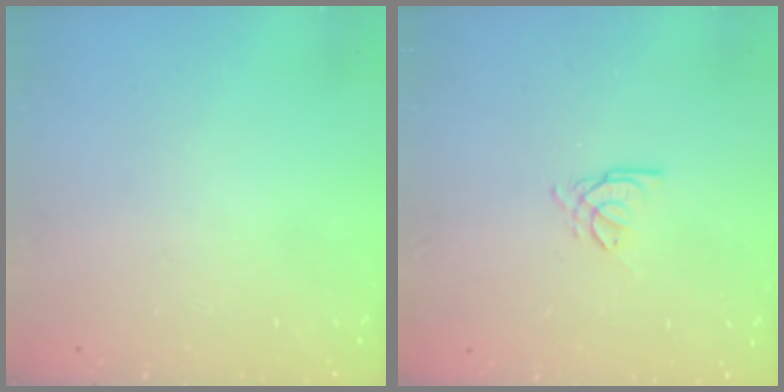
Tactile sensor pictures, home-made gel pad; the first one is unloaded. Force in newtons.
{"total": 0.9, "press": 0.8, "slide": 0.2}